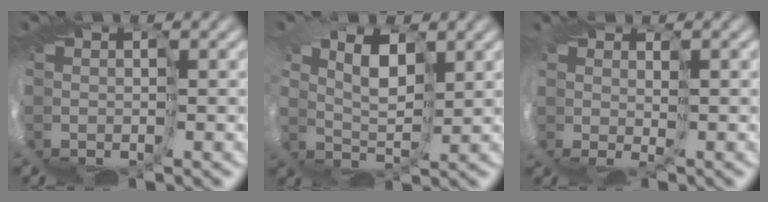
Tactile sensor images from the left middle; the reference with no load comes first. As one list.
[{"total": 3.7, "force": [3.0, 1.3, 1.7], "torque": [-0.040, 0.021, 0.043]}, {"total": 1.0, "force": [0.8, 0.4, 0.3], "torque": [-0.013, 0.000, 0.014]}]